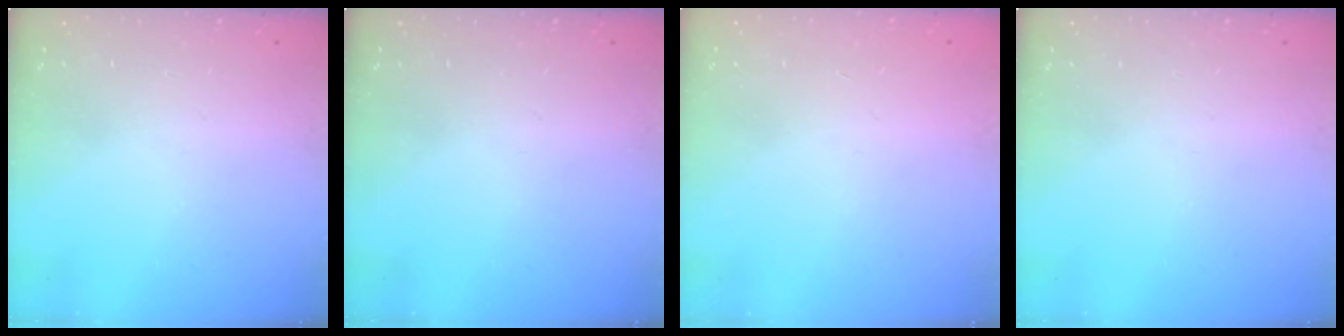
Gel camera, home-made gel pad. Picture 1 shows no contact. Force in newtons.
{"total": 0.0}
{"total": 0.8, "press": 0.8, "slide": 0.2}
{"total": 0.0}